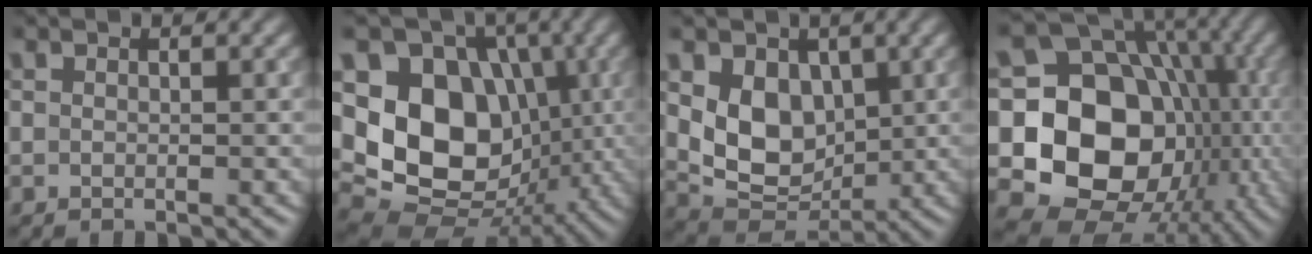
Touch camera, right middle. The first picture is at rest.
{"total": 12.3, "force": [0.4, 9.6, 7.6], "torque": [-0.130, -0.015, -0.006]}
{"total": 6.8, "force": [1.2, 5.1, 4.4], "torque": [-0.083, -0.017, 0.023]}
{"total": 17.9, "force": [-2.5, 14.7, 9.8], "torque": [-0.148, -0.017, -0.048]}